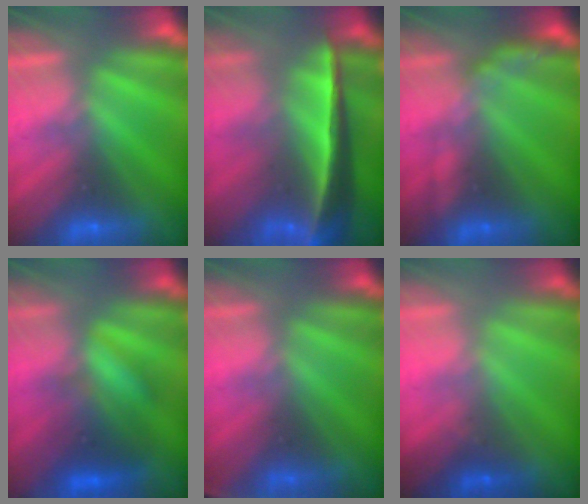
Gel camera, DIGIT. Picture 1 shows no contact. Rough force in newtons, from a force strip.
{"total": 5.8}
{"total": 2.6}
{"total": 3.6}
{"total": 2.8}
{"total": 1.5}